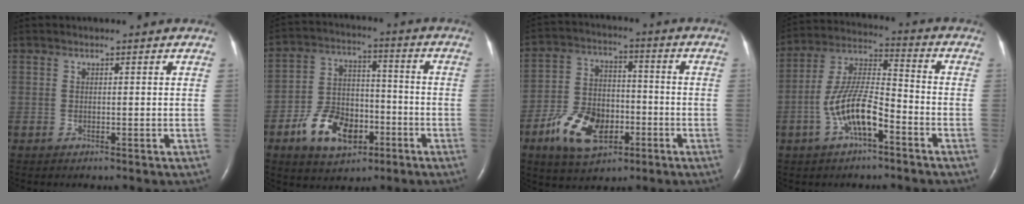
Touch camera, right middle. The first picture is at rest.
{"total": 11.5, "force": [-5.4, 7.0, 7.4], "torque": [-0.150, 0.015, -0.088]}
{"total": 11.8, "force": [-5.2, 6.7, 8.2], "torque": [-0.172, 0.008, -0.087]}
{"total": 10.7, "force": [-4.4, 3.2, 9.3], "torque": [-0.197, 0.014, -0.080]}